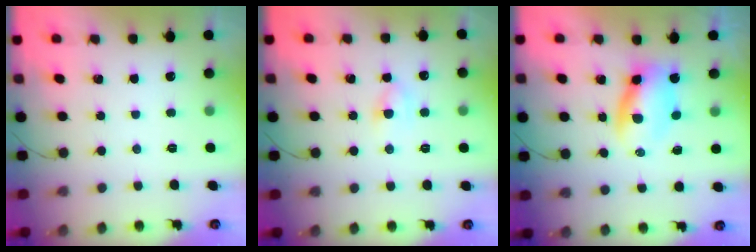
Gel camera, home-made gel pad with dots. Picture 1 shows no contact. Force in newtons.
{"total": 4.4, "press": 4.2, "slide": 1.3}
{"total": 5.0, "press": 4.9, "slide": 1.1}